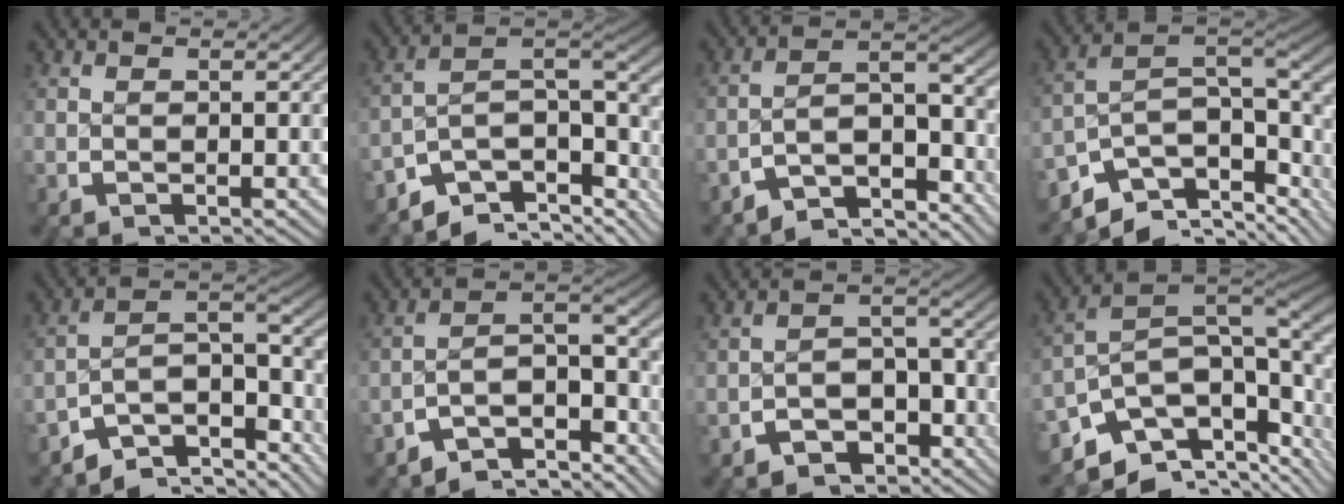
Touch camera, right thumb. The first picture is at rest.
{"total": 12.1, "force": [-5.2, 6.7, 8.6], "torque": [-0.153, -0.021, -0.083]}
{"total": 8.6, "force": [-5.4, 4.3, 5.2], "torque": [-0.088, -0.025, -0.089]}
{"total": 13.5, "force": [-5.8, 7.7, 9.5], "torque": [-0.171, -0.026, -0.085]}
{"total": 10.6, "force": [-5.2, 5.6, 7.3], "torque": [-0.131, -0.023, -0.085]}
{"total": 9.5, "force": [-5.5, 4.9, 6.0], "torque": [-0.107, -0.029, -0.089]}
{"total": 6.9, "force": [-4.5, 4.4, 2.7], "torque": [-0.035, -0.025, -0.070]}
{"total": 16.7, "force": [-3.8, 10.7, 12.2], "torque": [-0.218, -0.017, -0.069]}